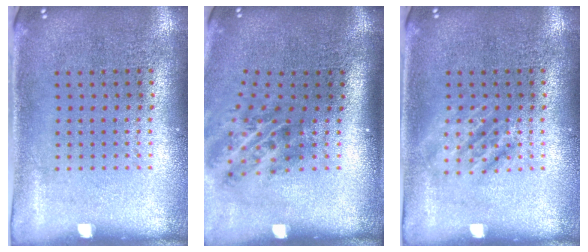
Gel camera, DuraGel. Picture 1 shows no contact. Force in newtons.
{"total": 1.9, "press": 1.2, "slide": 1.5}
{"total": 1.8, "press": 1.8, "slide": 0.3}